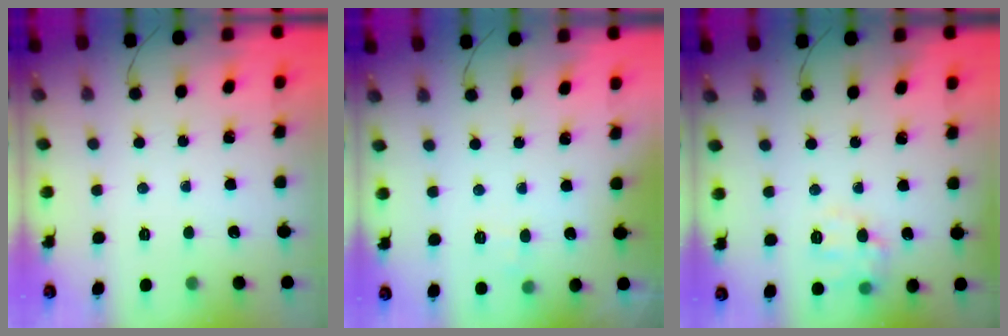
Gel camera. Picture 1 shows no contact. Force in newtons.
{"total": 3.8, "press": 3.4, "slide": 1.7}
{"total": 8.2, "press": 8.2, "slide": 0.5}